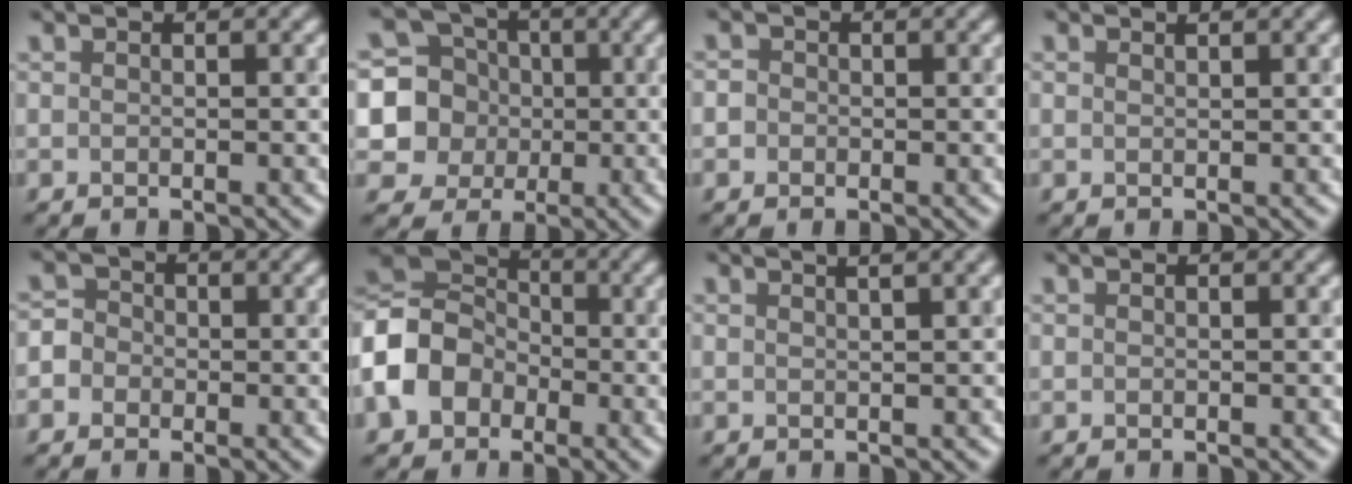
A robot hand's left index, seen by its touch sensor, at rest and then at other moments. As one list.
[{"total": 6.4, "force": [-0.3, 6.1, 1.8], "torque": [-0.032, 0.002, -0.029]}, {"total": 1.6, "force": [-0.1, 1.6, 0.4], "torque": [0.011, 0.013, -0.023]}, {"total": 0.5, "force": [0.5, -0.1, 0.2], "torque": [-0.004, 0.004, 0.009]}, {"total": 4.3, "force": [-1.8, 3.8, 0.6], "torque": [0.009, 0.011, -0.059]}, {"total": 8.2, "force": [-2.5, 6.6, 4.2], "torque": [-0.099, 0.004, -0.066]}, {"total": 3.8, "force": [2.2, 1.3, 2.8], "torque": [-0.016, 0.025, 0.008]}, {"total": 0.0}]